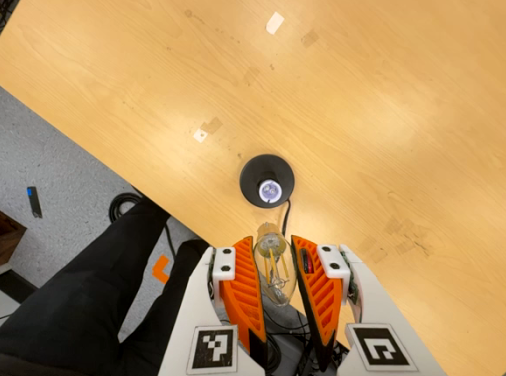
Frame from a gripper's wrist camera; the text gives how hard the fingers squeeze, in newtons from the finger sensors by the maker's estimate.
{"total": 14.6, "left": 16.8, "right": 12.3}